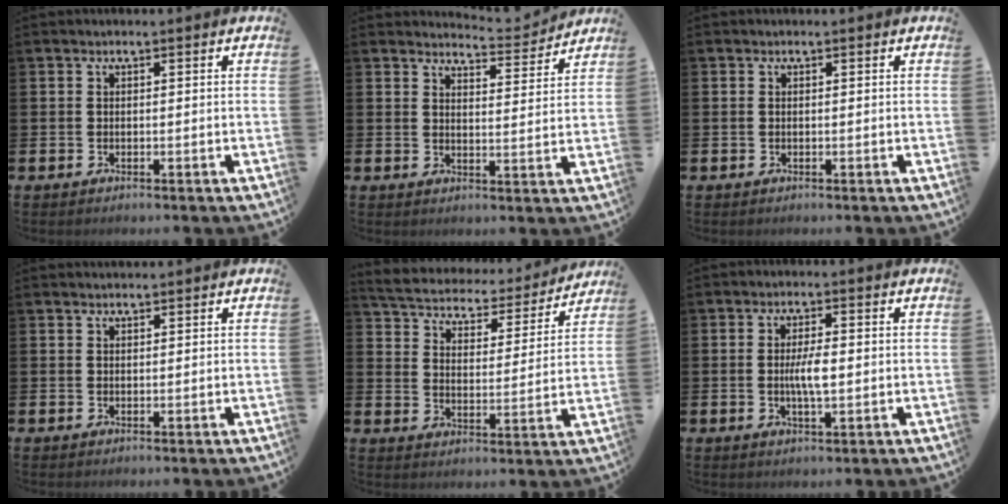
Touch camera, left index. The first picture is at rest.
{"total": 4.6, "force": [4.6, 0.5, 0.0], "torque": [0.004, -0.041, 0.077]}
{"total": 0.0}
{"total": 0.9, "force": [0.9, 0.1, -0.1], "torque": [0.012, -0.003, 0.015]}
{"total": 5.2, "force": [5.0, 1.3, 0.7], "torque": [-0.044, -0.041, 0.080]}
{"total": 3.7, "force": [0.0, 1.1, 3.6], "torque": [-0.060, -0.001, -0.004]}